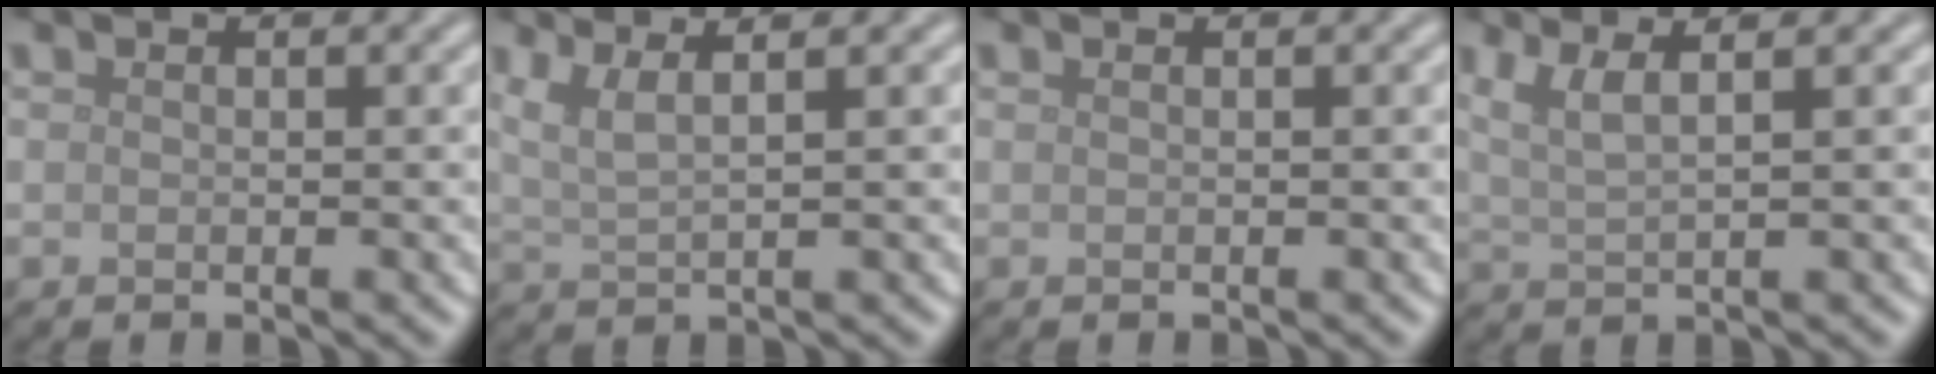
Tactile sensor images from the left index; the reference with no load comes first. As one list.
[{"total": 3.3, "force": [1.6, 0.9, 2.7], "torque": [-0.047, 0.006, 0.033]}, {"total": 0.6, "force": [0.2, 0.3, 0.4], "torque": [-0.006, 0.001, -0.001]}, {"total": 3.3, "force": [1.6, 0.9, 2.8], "torque": [-0.050, 0.004, 0.033]}]